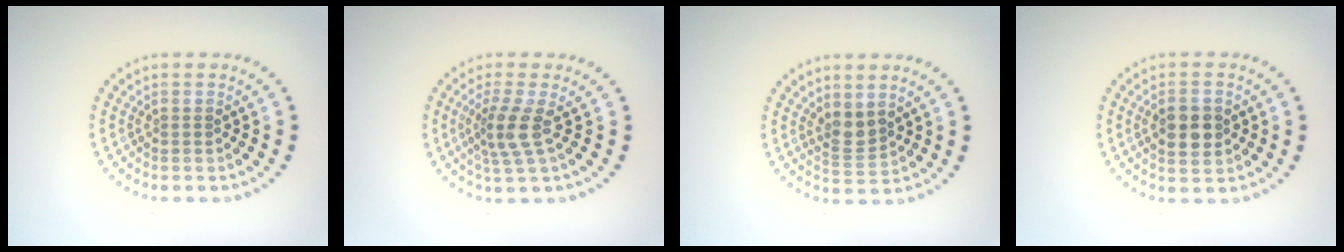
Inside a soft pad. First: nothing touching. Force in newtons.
{"total": 2.9, "press": 2.2, "slide": 1.8}
{"total": 2.2, "press": 1.8, "slide": 1.2}
{"total": 3.3, "press": 3.3, "slide": 0.1}